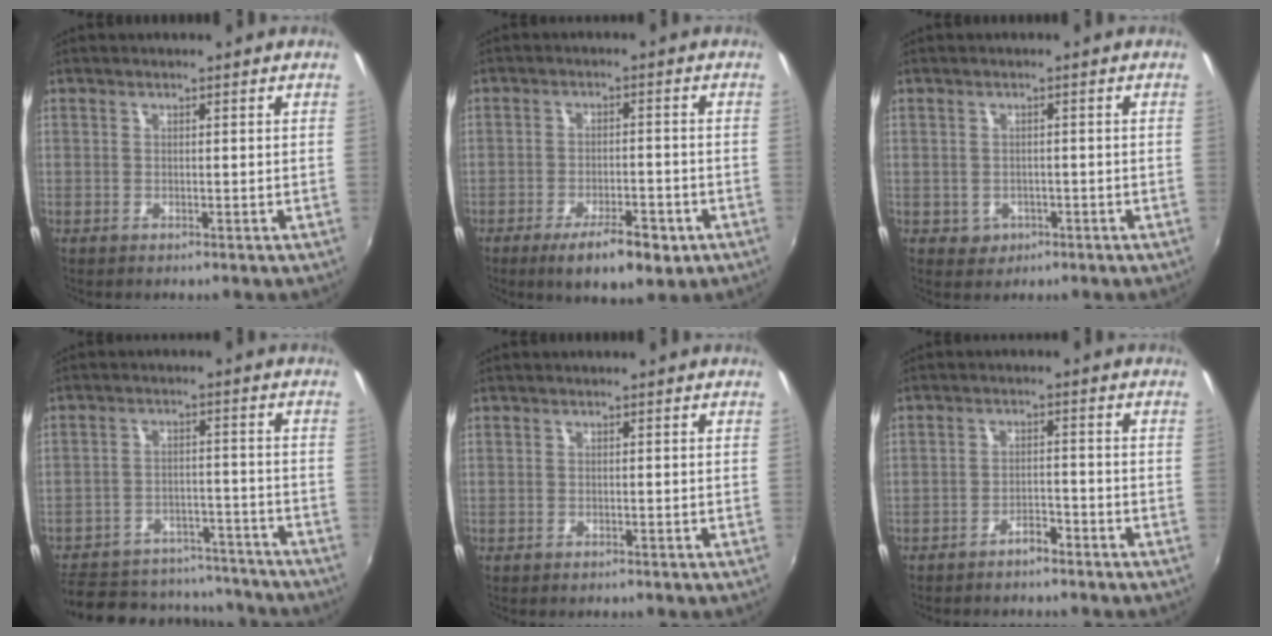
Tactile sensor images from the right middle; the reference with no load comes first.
{"total": 8.9, "force": [-5.3, 2.9, 6.6], "torque": [-0.128, -0.016, -0.075]}
{"total": 2.9, "force": [-0.9, 2.7, 0.8], "torque": [-0.022, 0.000, -0.006]}
{"total": 22.5, "force": [-18.3, 9.8, 8.5], "torque": [-0.190, 0.022, -0.226]}
{"total": 0.7, "force": [-0.6, 0.3, 0.2], "torque": [-0.006, -0.002, -0.010]}
{"total": 3.5, "force": [-3.1, 1.0, 1.2], "torque": [-0.036, 0.006, -0.047]}